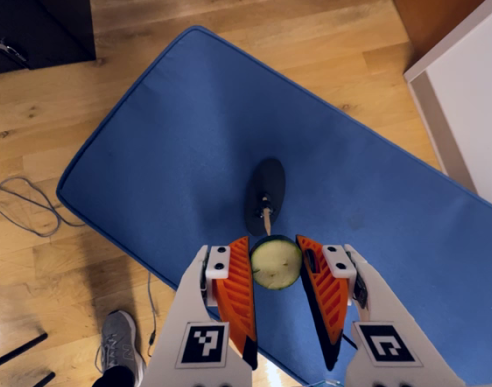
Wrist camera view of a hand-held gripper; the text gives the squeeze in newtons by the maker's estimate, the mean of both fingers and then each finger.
{"total": 8.0, "left": 8.2, "right": 7.8}